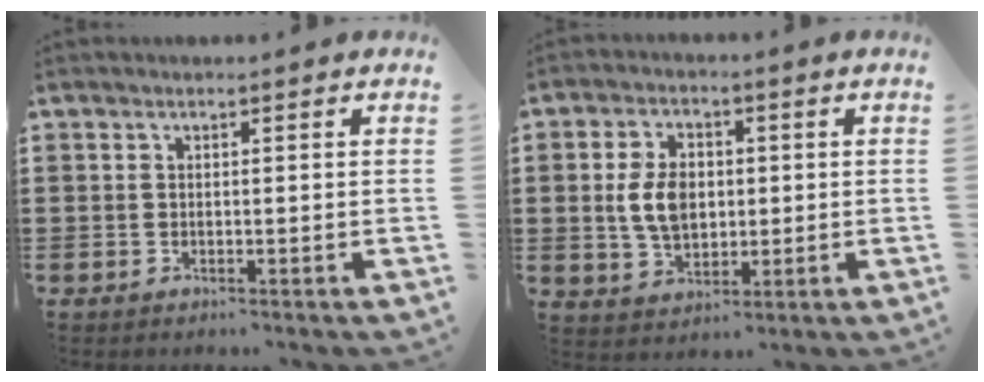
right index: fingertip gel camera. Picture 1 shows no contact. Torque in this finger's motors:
{"motor_torque": [0.77, 0.41, 0.29, 0.17]}